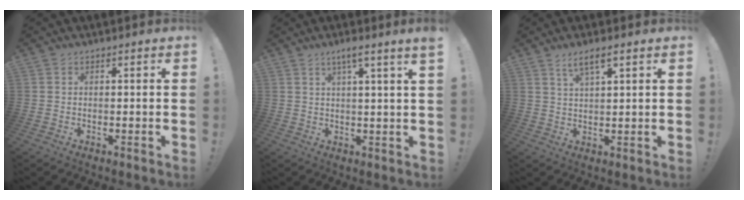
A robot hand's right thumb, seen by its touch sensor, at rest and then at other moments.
{"total": 4.6, "force": [2.5, -0.8, 3.8], "torque": [-0.057, -0.013, 0.035]}
{"total": 4.4, "force": [2.9, 0.8, 3.3], "torque": [-0.057, -0.011, 0.047]}